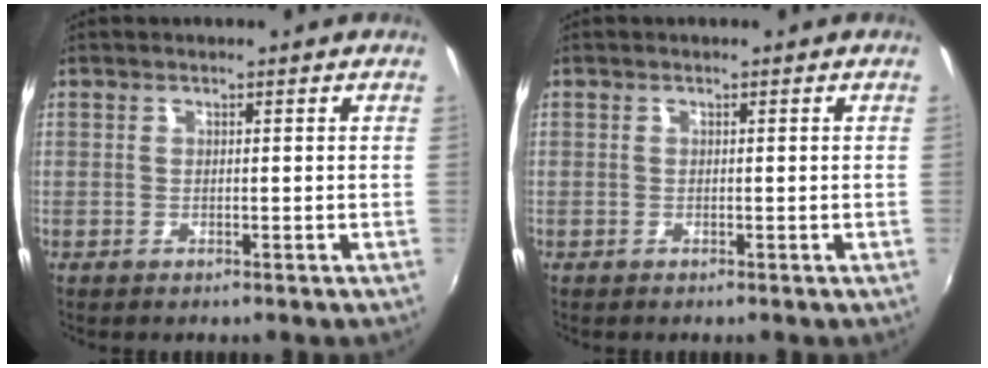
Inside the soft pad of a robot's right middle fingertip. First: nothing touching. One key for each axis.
{"total": 0.0}